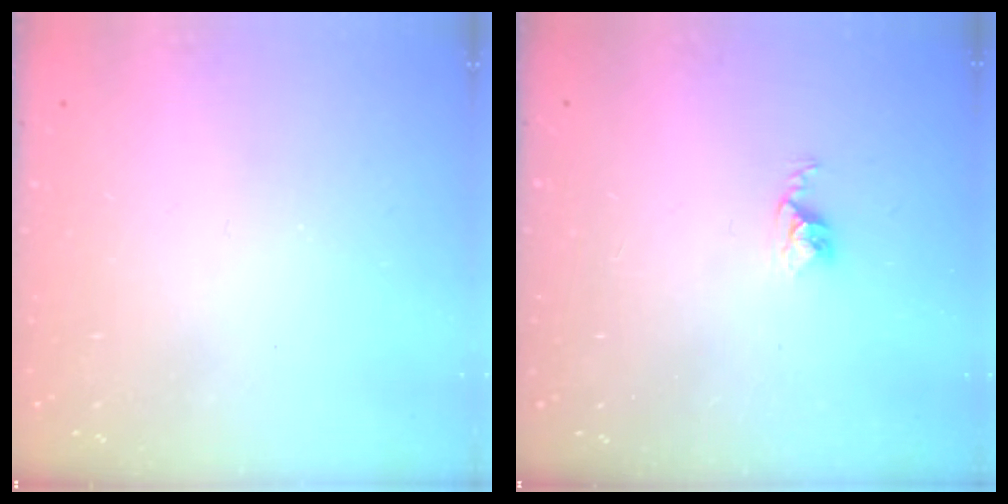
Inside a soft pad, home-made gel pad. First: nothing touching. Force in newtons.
{"total": 2.5, "press": 2.5, "slide": 0.4}